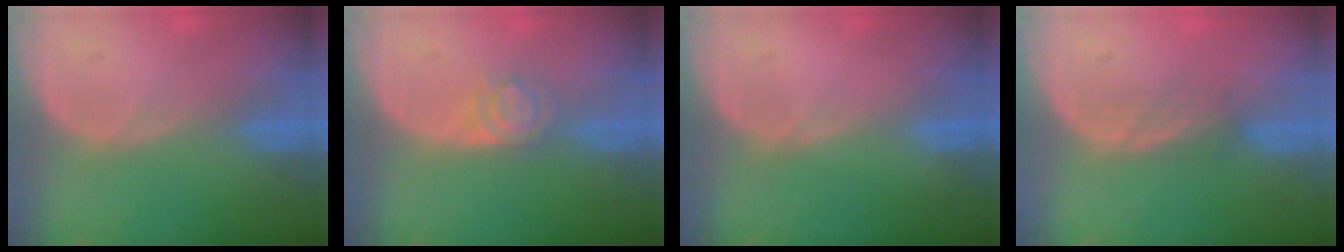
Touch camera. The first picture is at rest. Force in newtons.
{"total": 3.8, "press": 3.5, "slide": 1.6}
{"total": 0.0}
{"total": 2.3, "press": 2.2, "slide": 0.6}